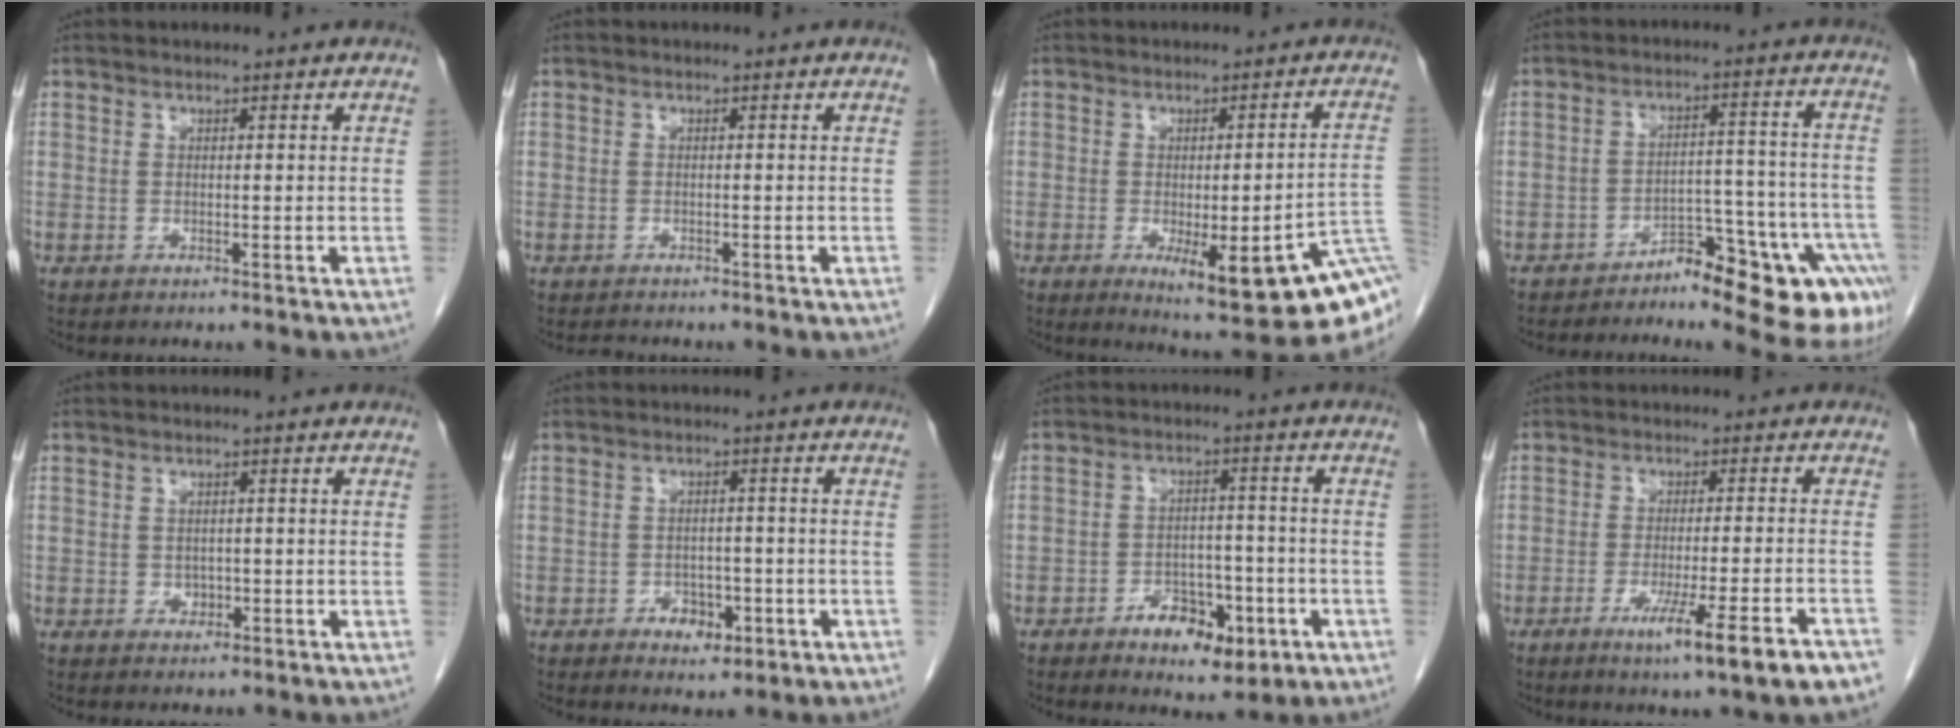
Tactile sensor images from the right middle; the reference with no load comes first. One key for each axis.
{"total": 1.4, "fx": -1.3, "fy": 0.3, "fz": 0.3, "tx": -0.014, "ty": -0.007, "tz": -0.018}
{"total": 17.8, "fx": -7.0, "fy": 2.8, "fz": 16.1, "tx": -0.125, "ty": -0.002, "tz": -0.081}
{"total": 14.3, "fx": -10.5, "fy": 4.6, "fz": 8.6, "tx": -0.037, "ty": 0.057, "tz": -0.138}
{"total": 1.3, "fx": -0.3, "fy": 1.1, "fz": 0.7, "tx": -0.011, "ty": 0.002, "tz": 0.000}
{"total": 3.9, "fx": -1.8, "fy": 2.5, "fz": 2.5, "tx": -0.030, "ty": 0.006, "tz": -0.017}
{"total": 8.0, "fx": -4.0, "fy": 4.0, "fz": 5.7, "tx": -0.083, "ty": 0.010, "tz": -0.052}
{"total": 10.3, "fx": -6.0, "fy": -0.5, "fz": 8.3, "tx": -0.122, "ty": -0.025, "tz": -0.084}